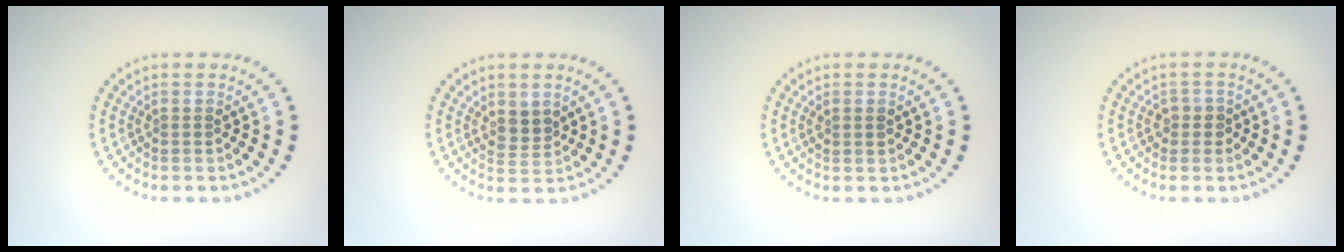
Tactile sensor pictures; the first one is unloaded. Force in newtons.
{"total": 1.9, "press": 1.6, "slide": 1.1}
{"total": 0.9, "press": 0.8, "slide": 0.2}
{"total": 1.5, "press": 1.2, "slide": 0.9}